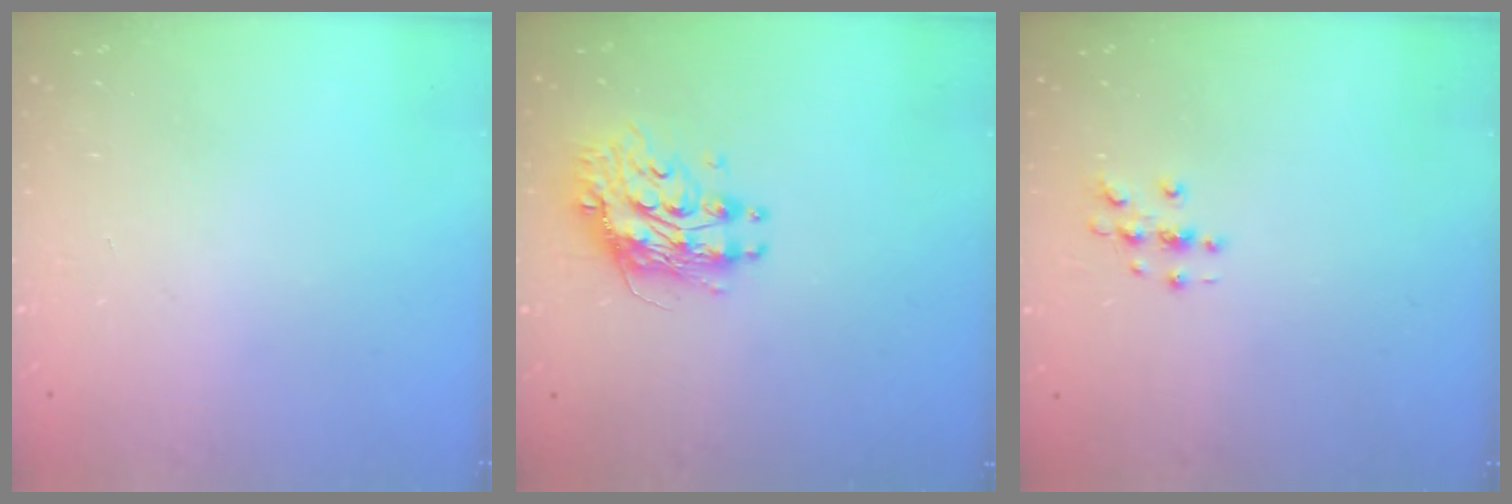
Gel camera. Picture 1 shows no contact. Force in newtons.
{"total": 10.3, "press": 10.2, "slide": 1.0}
{"total": 2.9, "press": 2.9, "slide": 0.3}